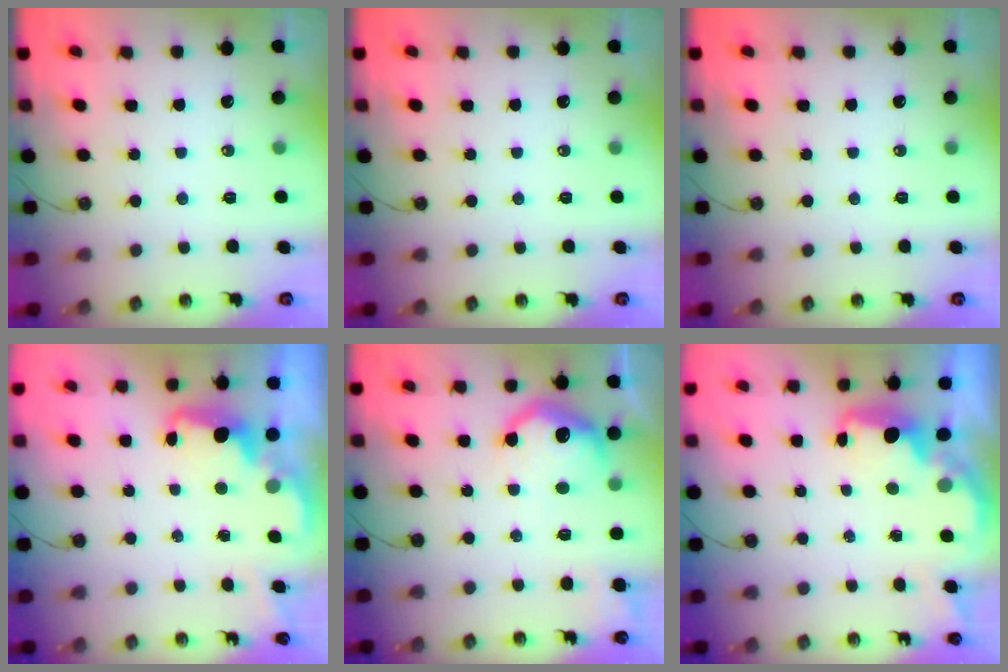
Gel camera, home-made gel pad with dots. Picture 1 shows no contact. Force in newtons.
{"total": 0.0}
{"total": 0.0}
{"total": 2.5, "press": 2.5, "slide": 0.5}
{"total": 12.4, "press": 12.4, "slide": 1.0}
{"total": 3.0, "press": 3.0, "slide": 0.7}